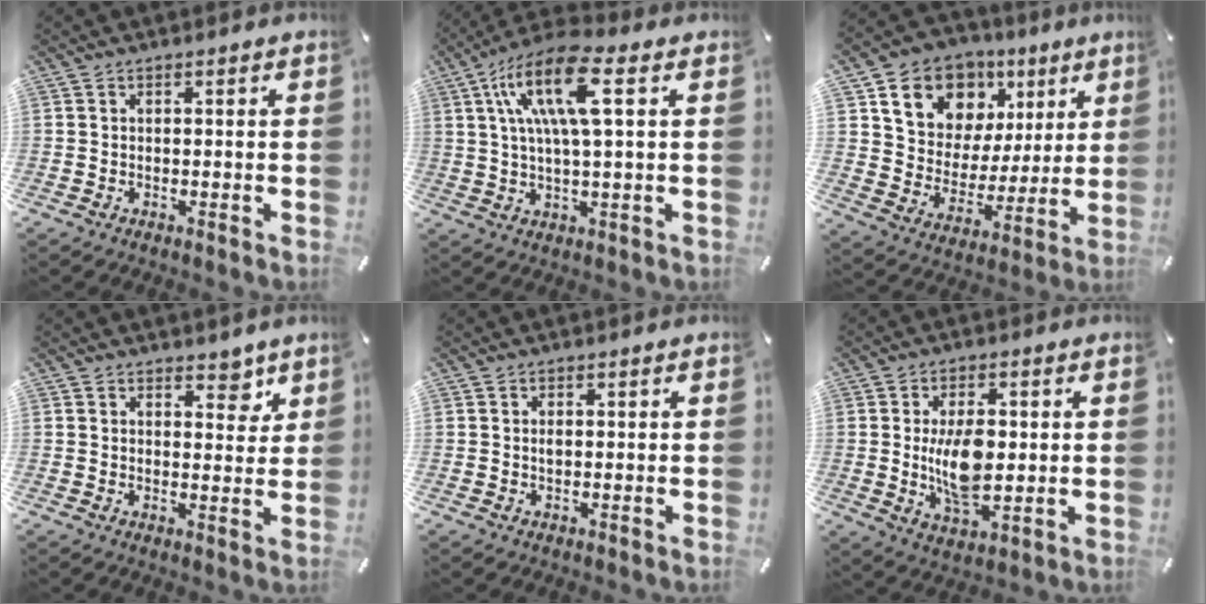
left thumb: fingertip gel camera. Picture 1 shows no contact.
{"total": 14.5, "force": [4.6, 4.2, 13.1], "torque": [-0.273, -0.001, 0.075]}
{"total": 14.6, "force": [7.8, 11.5, 4.6], "torque": [-0.081, -0.046, 0.146]}
{"total": 4.8, "force": [3.5, 2.9, 1.7], "torque": [0.005, -0.024, 0.054]}
{"total": 1.0, "force": [0.2, 0.6, 0.7], "torque": [-0.006, -0.002, 0.002]}
{"total": 10.6, "force": [0.5, 5.8, 8.9], "torque": [-0.170, -0.008, 0.002]}